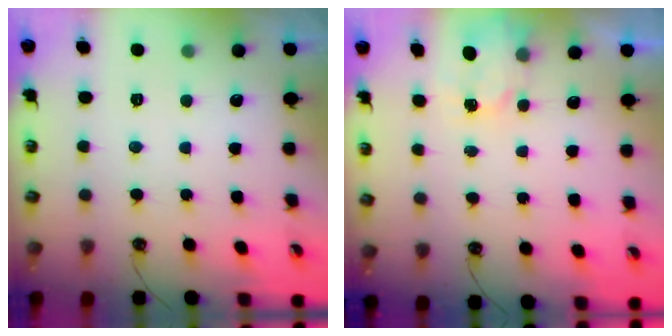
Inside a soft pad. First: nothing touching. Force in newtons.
{"total": 2.6, "press": 2.6, "slide": 0.4}